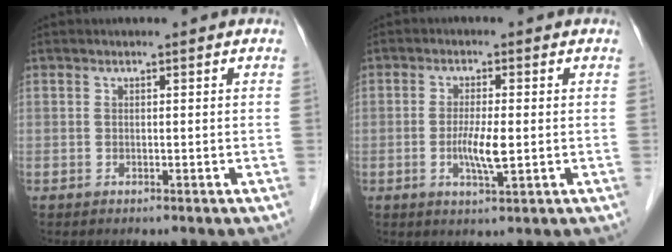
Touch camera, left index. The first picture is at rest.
{"total": 4.5, "force": [-0.7, 0.5, 4.4], "torque": [-0.088, -0.010, -0.013]}